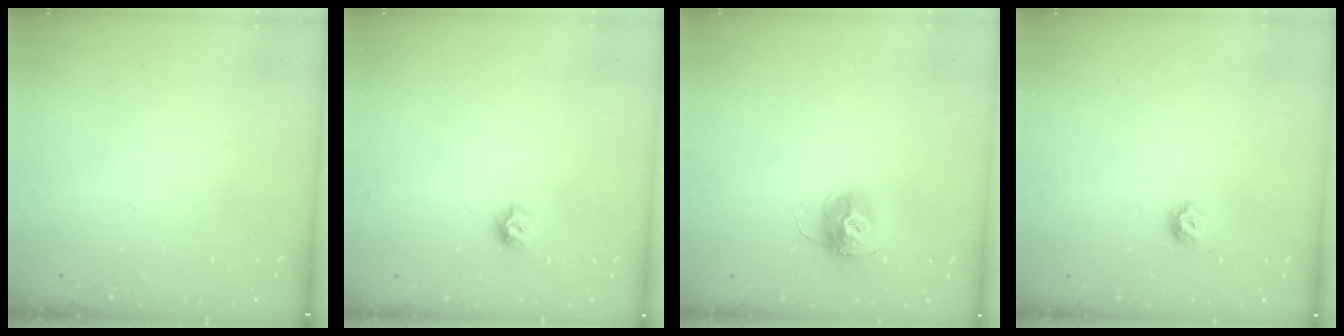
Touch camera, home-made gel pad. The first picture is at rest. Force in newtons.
{"total": 6.7, "press": 6.7, "slide": 0.8}
{"total": 12.4, "press": 12.4, "slide": 1.0}
{"total": 6.0, "press": 5.9, "slide": 1.0}